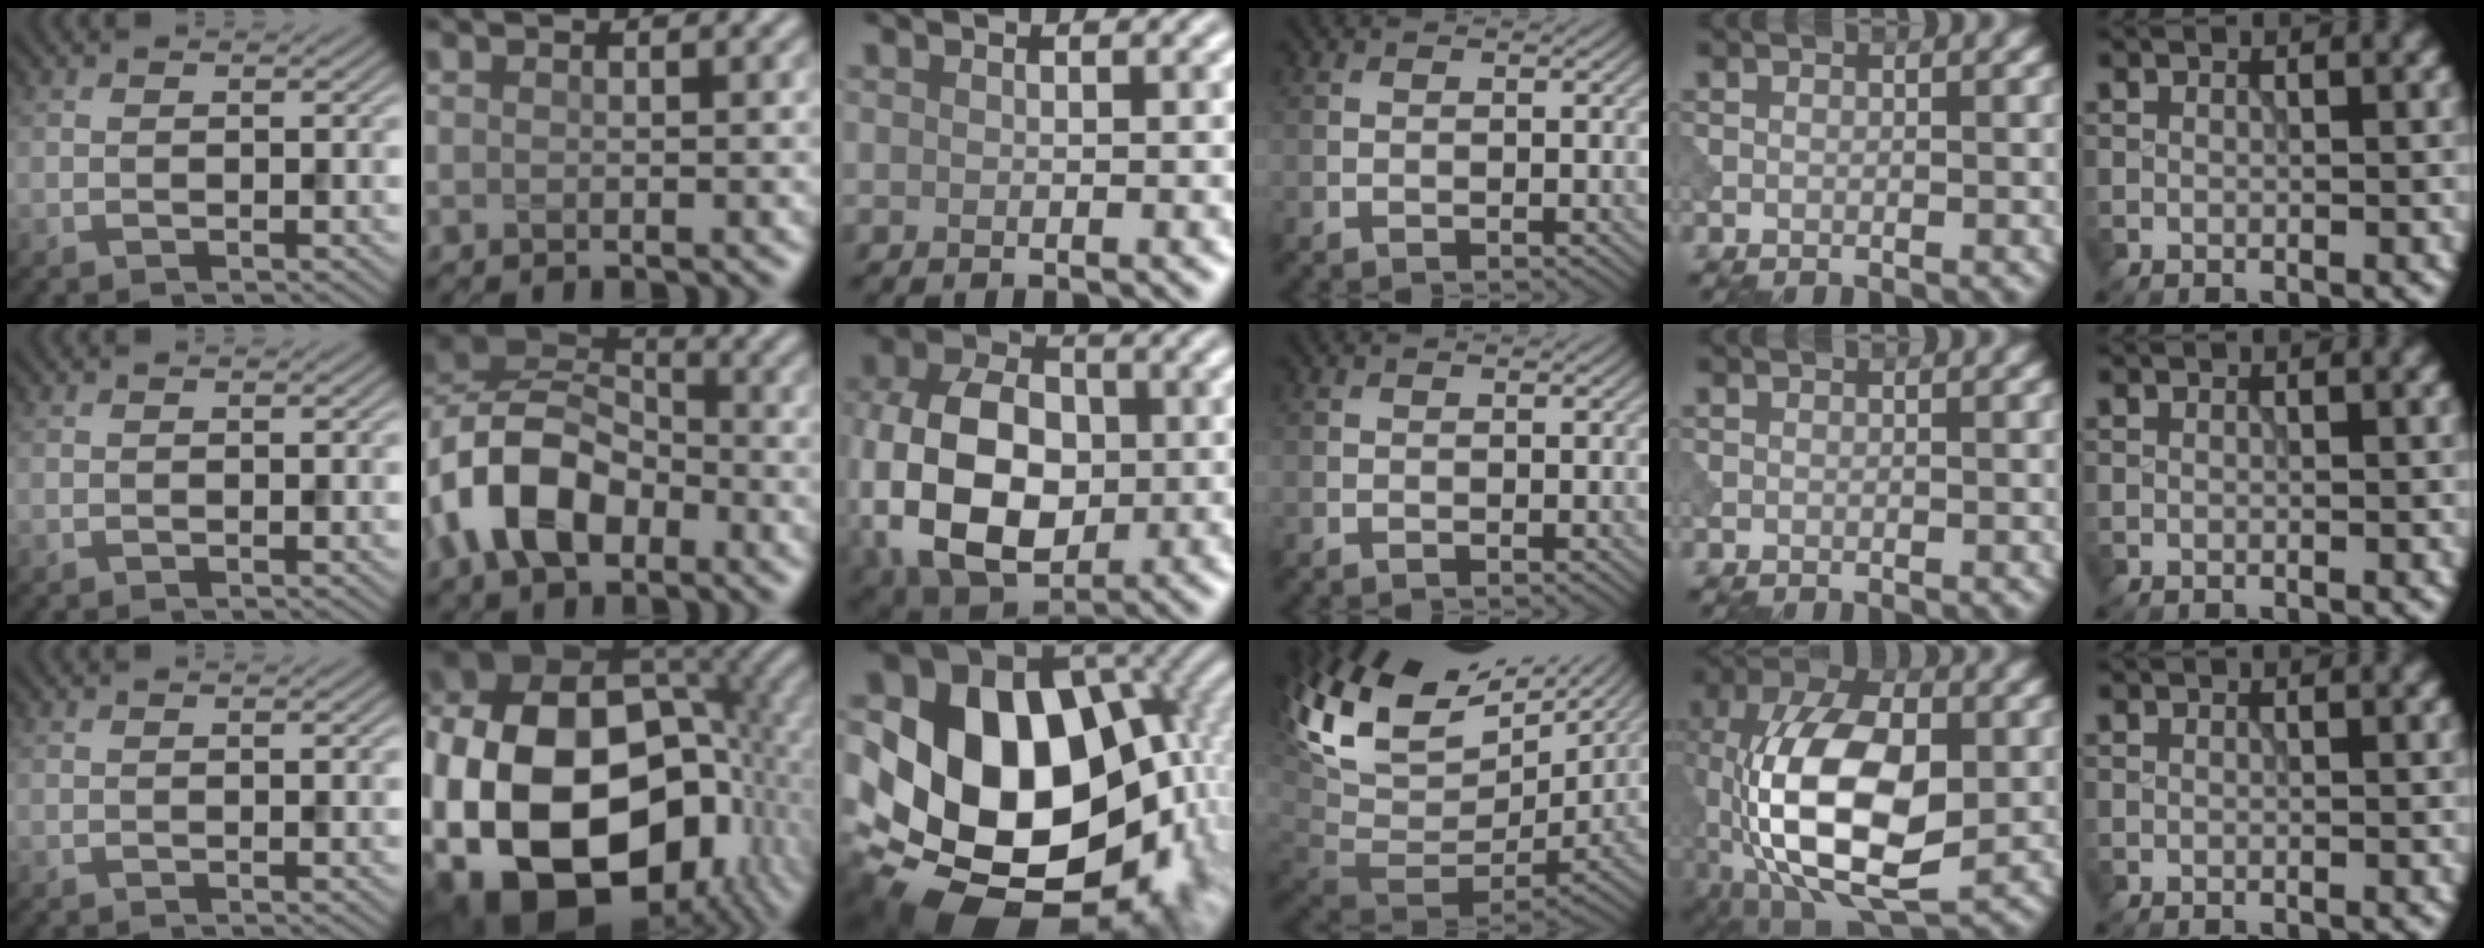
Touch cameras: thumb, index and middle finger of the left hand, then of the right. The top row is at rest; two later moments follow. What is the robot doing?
{"motion": "insert", "object": "peg toy"}